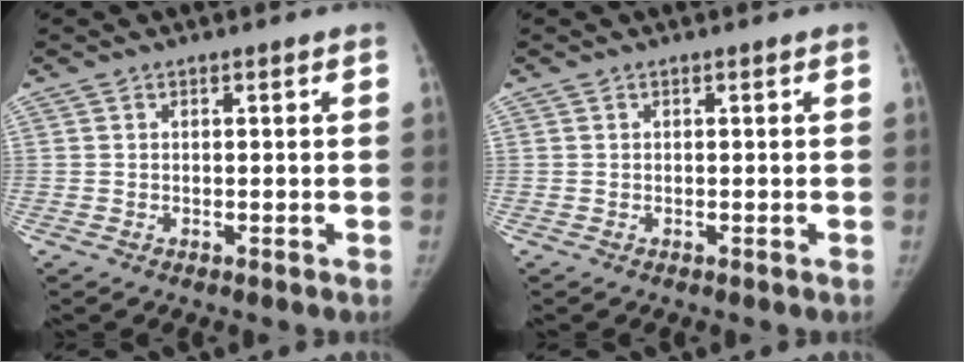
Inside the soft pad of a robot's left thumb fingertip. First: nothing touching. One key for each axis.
{"total": 0.0}